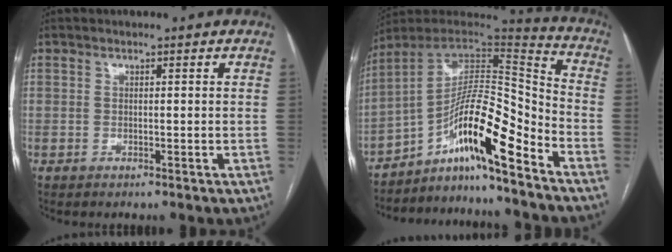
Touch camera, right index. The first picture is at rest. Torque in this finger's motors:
{"motor_torque": [1.08, -1.06, 0.25, 0.04]}